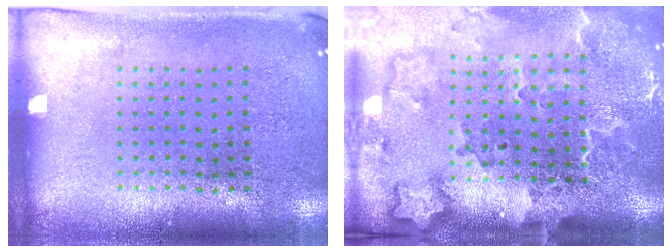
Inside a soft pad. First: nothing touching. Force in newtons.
{"total": 3.2, "press": 2.3, "slide": 2.1}